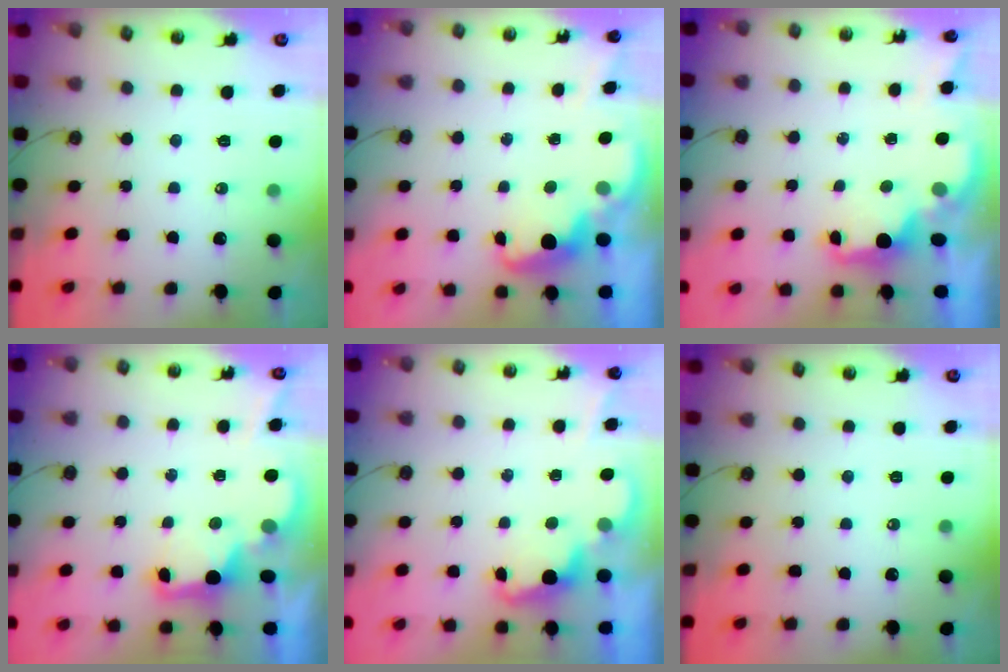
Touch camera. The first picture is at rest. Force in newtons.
{"total": 2.7, "press": 2.6, "slide": 0.6}
{"total": 1.8, "press": 1.7, "slide": 0.5}
{"total": 3.0, "press": 2.9, "slide": 0.6}
{"total": 2.5, "press": 2.4, "slide": 0.5}
{"total": 0.0}